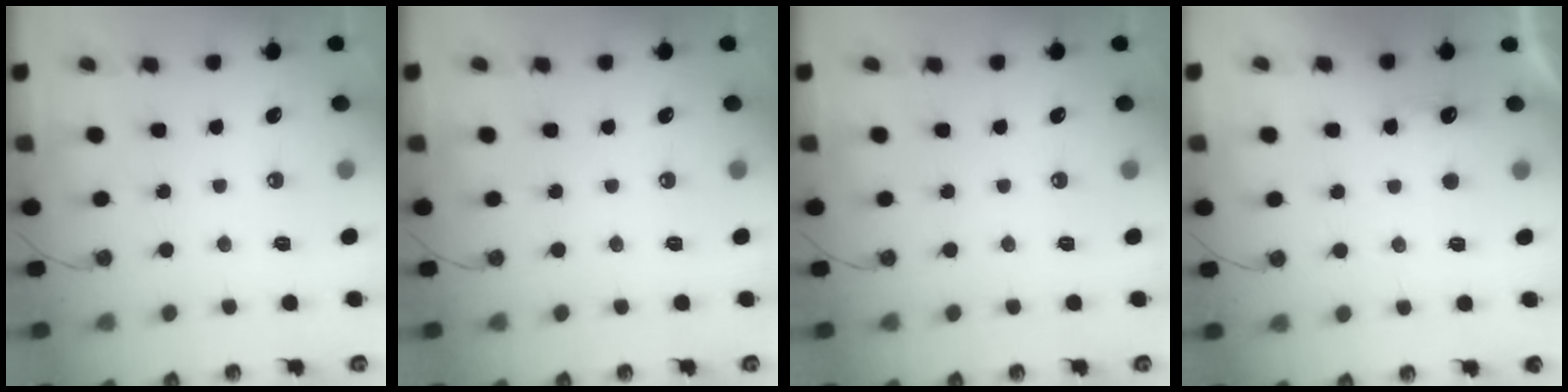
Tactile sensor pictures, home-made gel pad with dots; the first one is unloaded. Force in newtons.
{"total": 0.0}
{"total": 0.0}
{"total": 2.1, "press": 1.9, "slide": 0.9}